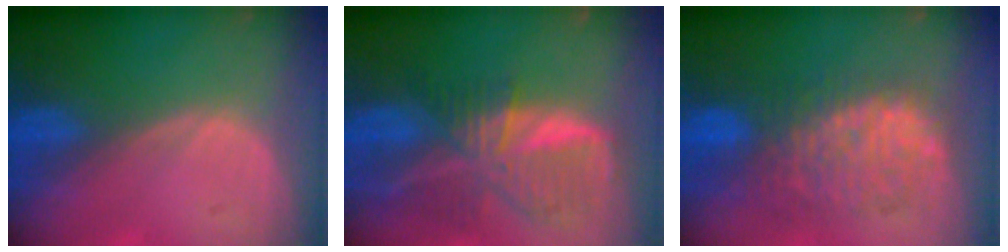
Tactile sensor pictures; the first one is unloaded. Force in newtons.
{"total": 9.4, "press": 8.3, "slide": 4.5}
{"total": 10.1, "press": 9.6, "slide": 3.1}